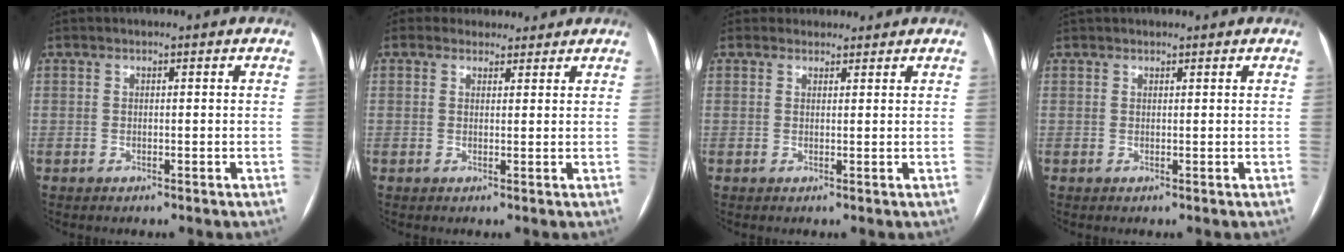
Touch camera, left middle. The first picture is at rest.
{"total": 5.0, "force": [4.4, 2.3, 0.2], "torque": [0.006, 0.019, 0.056]}
{"total": 2.5, "force": [2.1, 1.2, -0.4], "torque": [0.012, 0.016, 0.029]}
{"total": 2.6, "force": [2.3, 0.8, 0.8], "torque": [-0.015, 0.034, 0.039]}